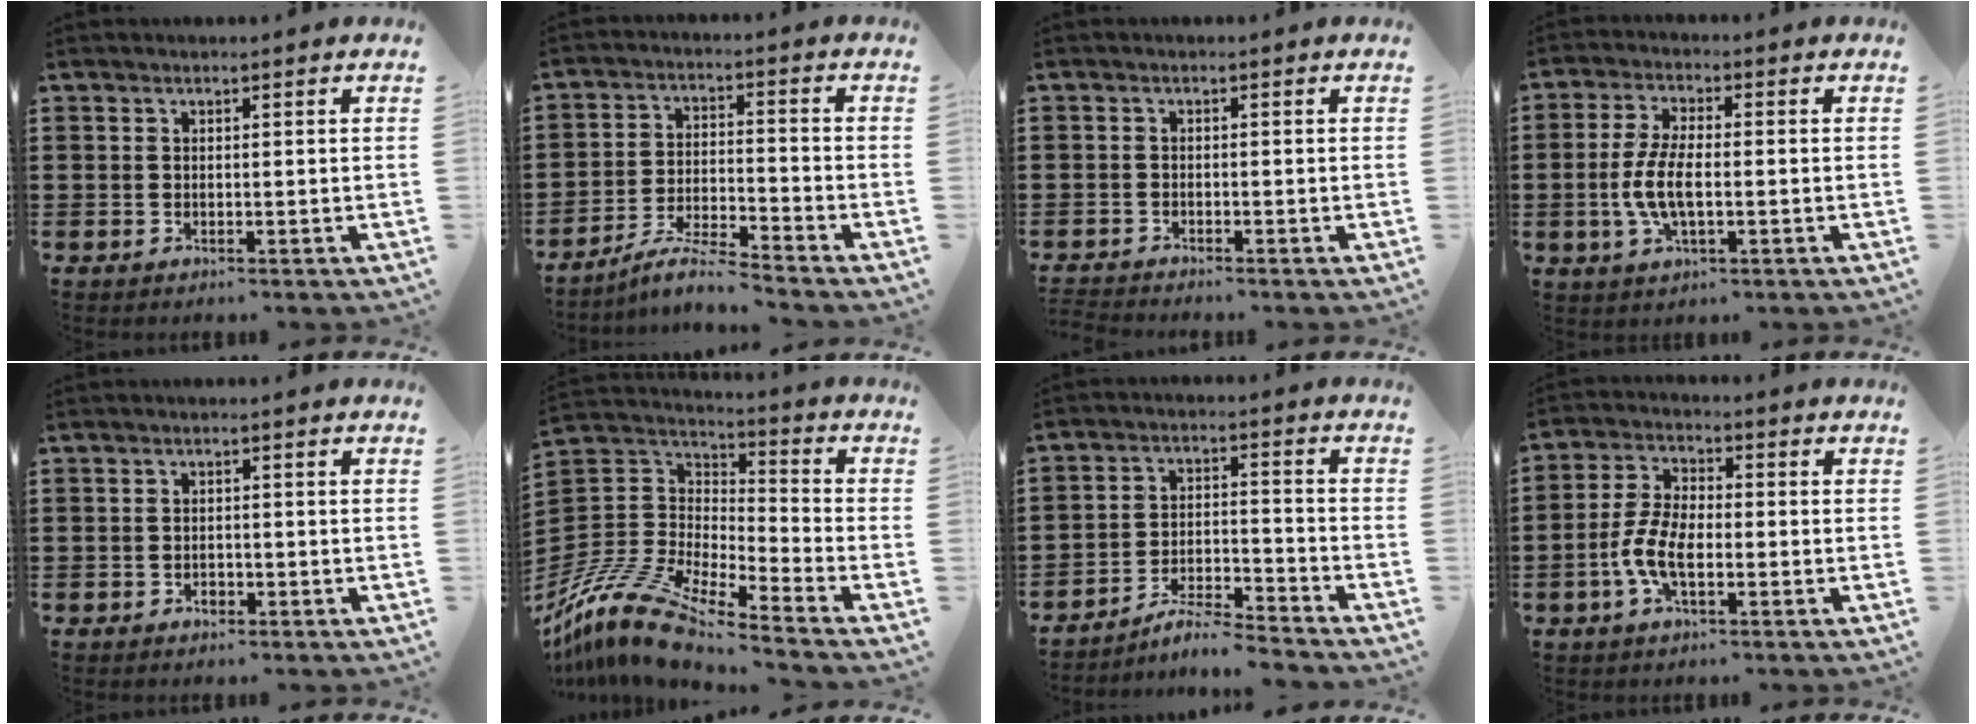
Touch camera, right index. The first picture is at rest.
{"total": 6.2, "force": [-5.7, -0.2, 2.4], "torque": [-0.061, -0.011, -0.114]}
{"total": 1.3, "force": [-1.3, 0.0, -0.1], "torque": [0.000, 0.001, -0.028]}
{"total": 6.3, "force": [-1.2, 2.4, 5.7], "torque": [-0.127, -0.004, -0.029]}
{"total": 1.2, "force": [-0.8, 0.8, 0.5], "torque": [-0.011, -0.003, -0.015]}
{"total": 12.3, "force": [-10.7, 2.4, 5.7], "torque": [-0.143, 0.009, -0.218]}
{"total": 5.7, "force": [-5.5, 0.2, 1.8], "torque": [-0.039, -0.001, -0.108]}
{"total": 6.7, "force": [-2.2, 3.0, 5.5], "torque": [-0.135, -0.006, -0.049]}